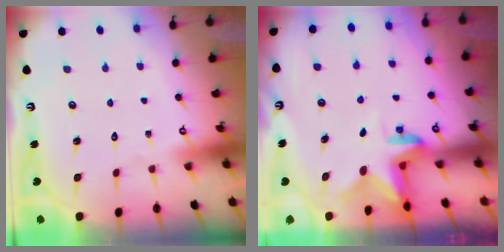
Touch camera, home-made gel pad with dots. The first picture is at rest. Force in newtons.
{"total": 2.6, "press": 2.5, "slide": 0.5}